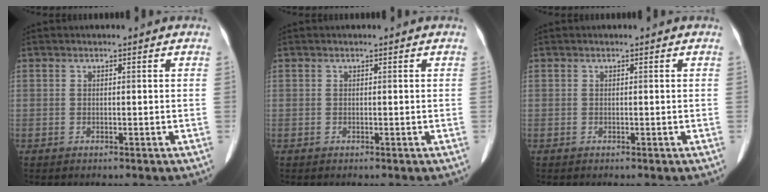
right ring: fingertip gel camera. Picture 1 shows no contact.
{"total": 0.0}
{"total": 0.0}